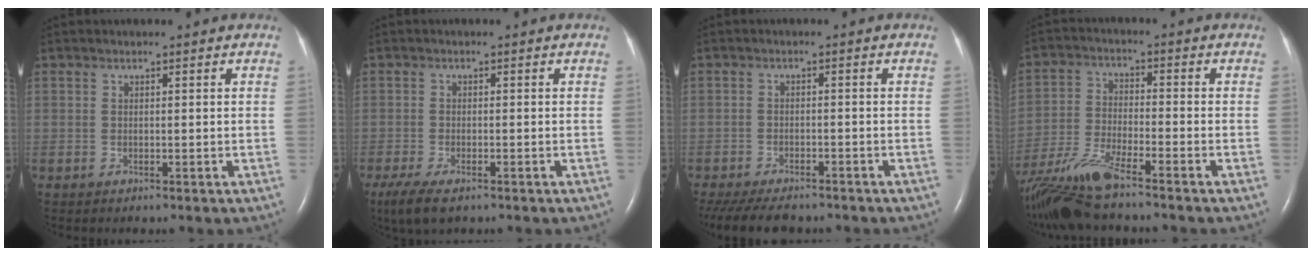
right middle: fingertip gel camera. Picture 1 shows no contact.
{"total": 5.6, "force": [-3.8, 1.8, 3.8], "torque": [-0.076, -0.015, -0.063]}
{"total": 11.3, "force": [-9.5, 3.7, 5.0], "torque": [-0.100, -0.013, -0.135]}
{"total": 11.3, "force": [-9.4, 0.6, 6.4], "torque": [-0.136, -0.022, -0.177]}